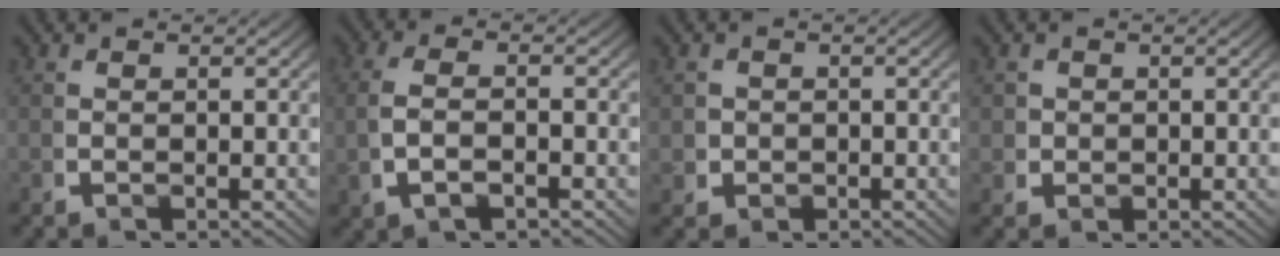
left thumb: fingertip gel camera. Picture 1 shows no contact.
{"total": 3.3, "force": [-0.4, 1.7, 2.8], "torque": [-0.069, -0.001, -0.002]}
{"total": 2.4, "force": [-0.2, 2.2, 0.8], "torque": [-0.024, -0.016, 0.003]}
{"total": 2.3, "force": [0.4, 2.2, 0.8], "torque": [-0.024, -0.014, 0.012]}